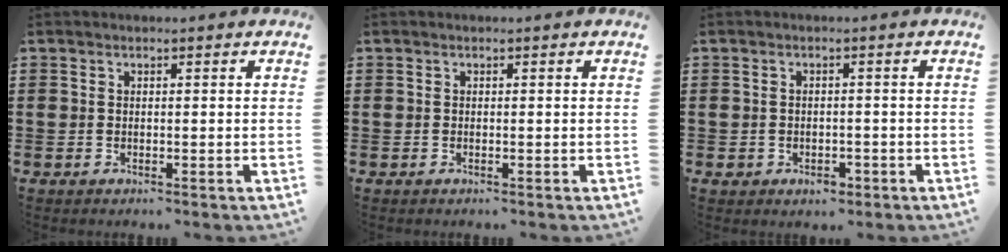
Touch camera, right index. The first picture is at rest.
{"total": 0.0}
{"total": 2.1, "force": [-1.0, 1.5, 1.1], "torque": [-0.023, -0.001, -0.019]}